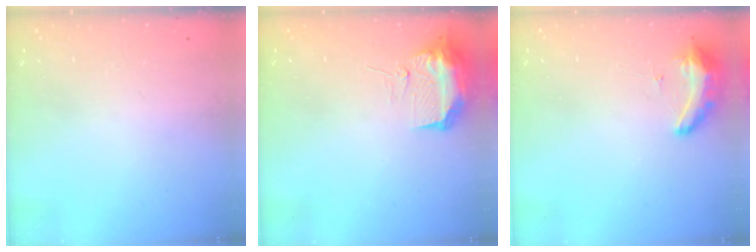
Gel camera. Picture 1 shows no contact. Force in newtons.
{"total": 10.1, "press": 10.1, "slide": 0.3}
{"total": 11.5, "press": 9.6, "slide": 6.3}